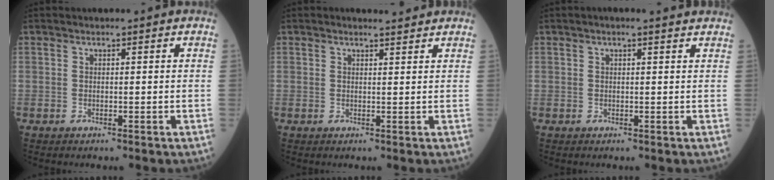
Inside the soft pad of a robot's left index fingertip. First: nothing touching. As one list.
[{"total": 1.7, "force": [1.7, 0.2, 0.3], "torque": [-0.013, 0.002, 0.025]}, {"total": 2.6, "force": [2.0, 0.3, 1.6], "torque": [-0.026, 0.016, 0.020]}]